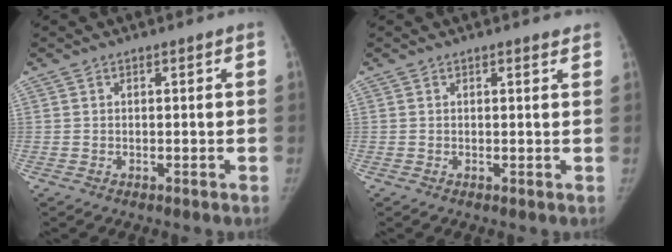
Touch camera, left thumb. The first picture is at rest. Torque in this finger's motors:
{"motor_torque": [-0.16, -0.01, -0.26, -0.02, -0.01]}